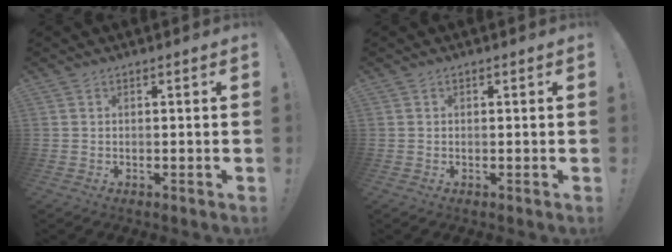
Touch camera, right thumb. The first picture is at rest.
{"total": 0.0}